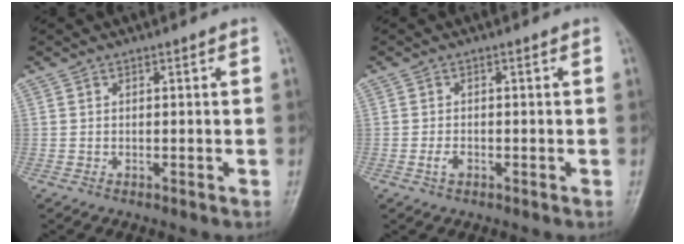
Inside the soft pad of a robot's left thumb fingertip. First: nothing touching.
{"total": 1.7, "force": [-0.8, 1.0, 1.2], "torque": [-0.024, 0.003, -0.014]}